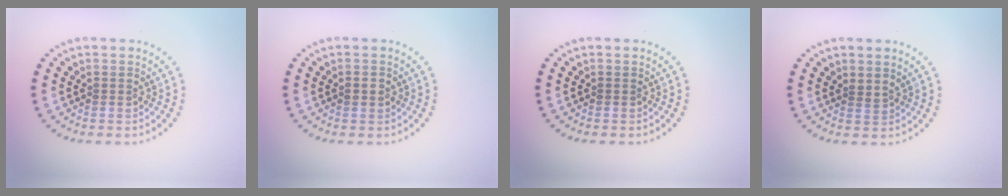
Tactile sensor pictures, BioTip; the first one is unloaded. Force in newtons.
{"total": 1.5, "press": 1.5, "slide": 0.1}
{"total": 0.0}
{"total": 0.7, "press": 0.4, "slide": 0.6}